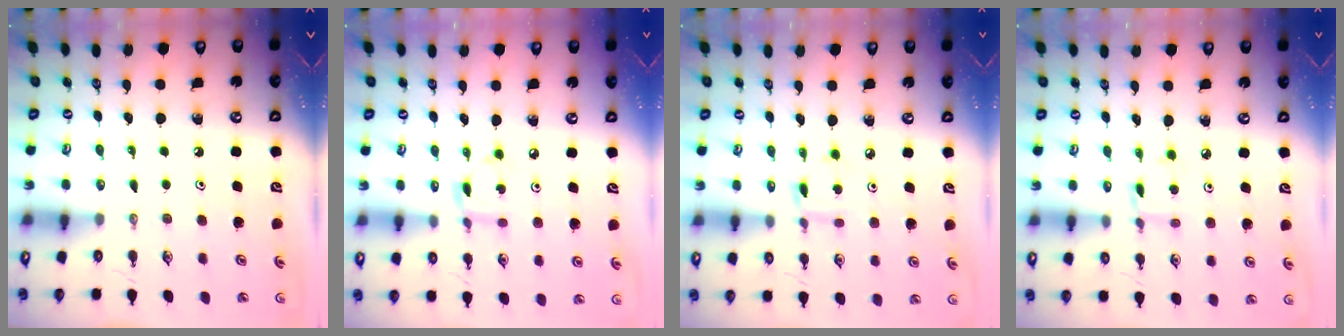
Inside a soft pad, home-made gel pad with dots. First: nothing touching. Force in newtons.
{"total": 3.0, "press": 3.0, "slide": 0.2}
{"total": 4.8, "press": 4.8, "slide": 0.6}
{"total": 2.7, "press": 2.7, "slide": 0.3}